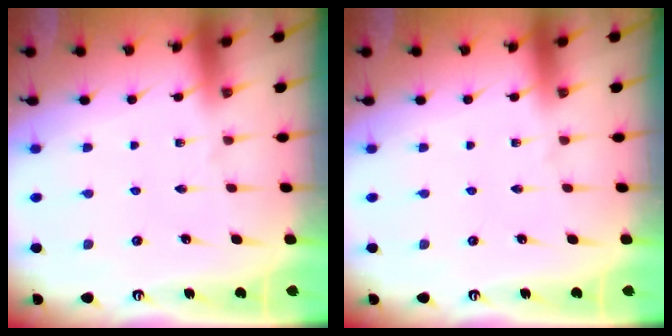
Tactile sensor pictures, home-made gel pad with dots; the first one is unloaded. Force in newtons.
{"total": 0.0}